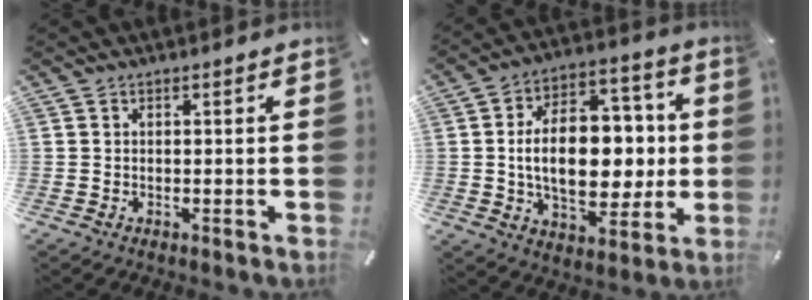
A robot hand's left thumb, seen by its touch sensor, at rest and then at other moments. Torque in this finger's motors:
{"motor_torque": [2.46, 2.54, 0.87, 0.25, 0.69]}